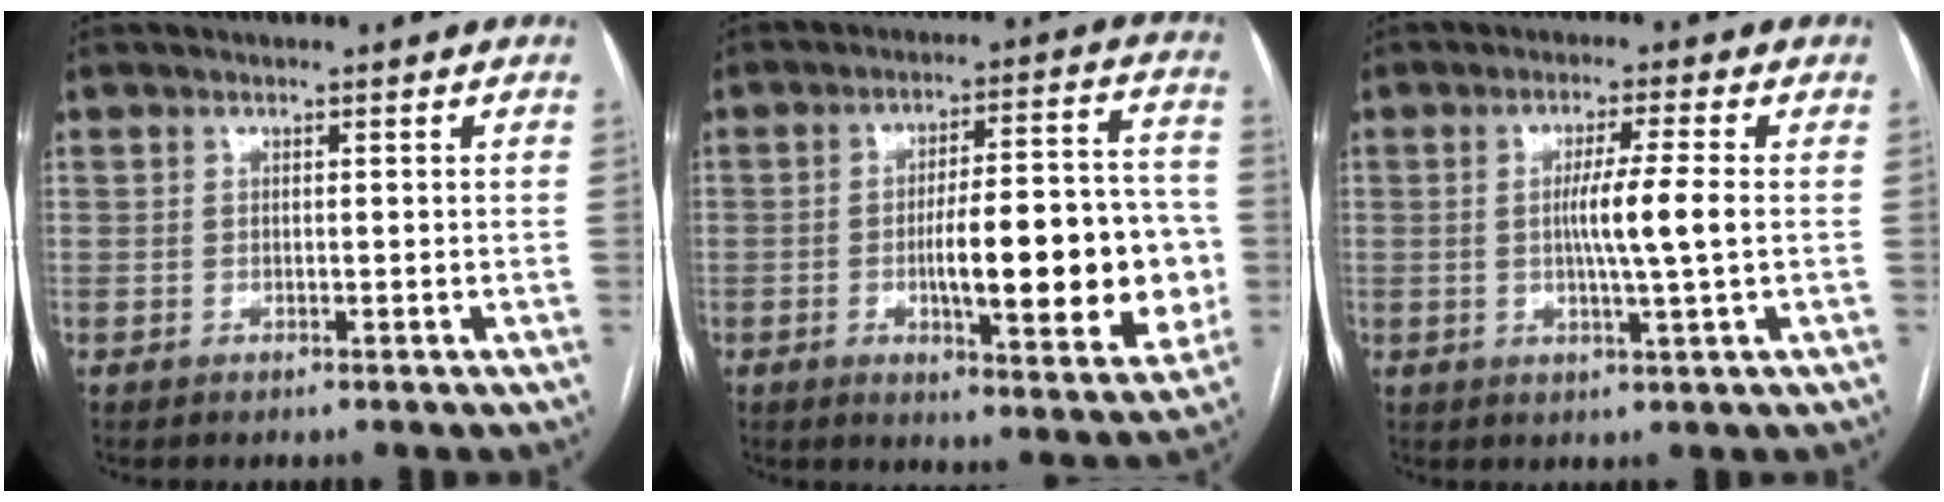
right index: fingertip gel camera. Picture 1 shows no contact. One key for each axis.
{"total": 18.6, "fx": -3.0, "fy": 4.5, "fz": 17.8, "tx": -0.231, "ty": 0.018, "tz": -0.034}
{"total": 5.1, "fx": 0.1, "fy": -0.1, "fz": 5.1, "tx": -0.085, "ty": -0.003, "tz": 0.001}